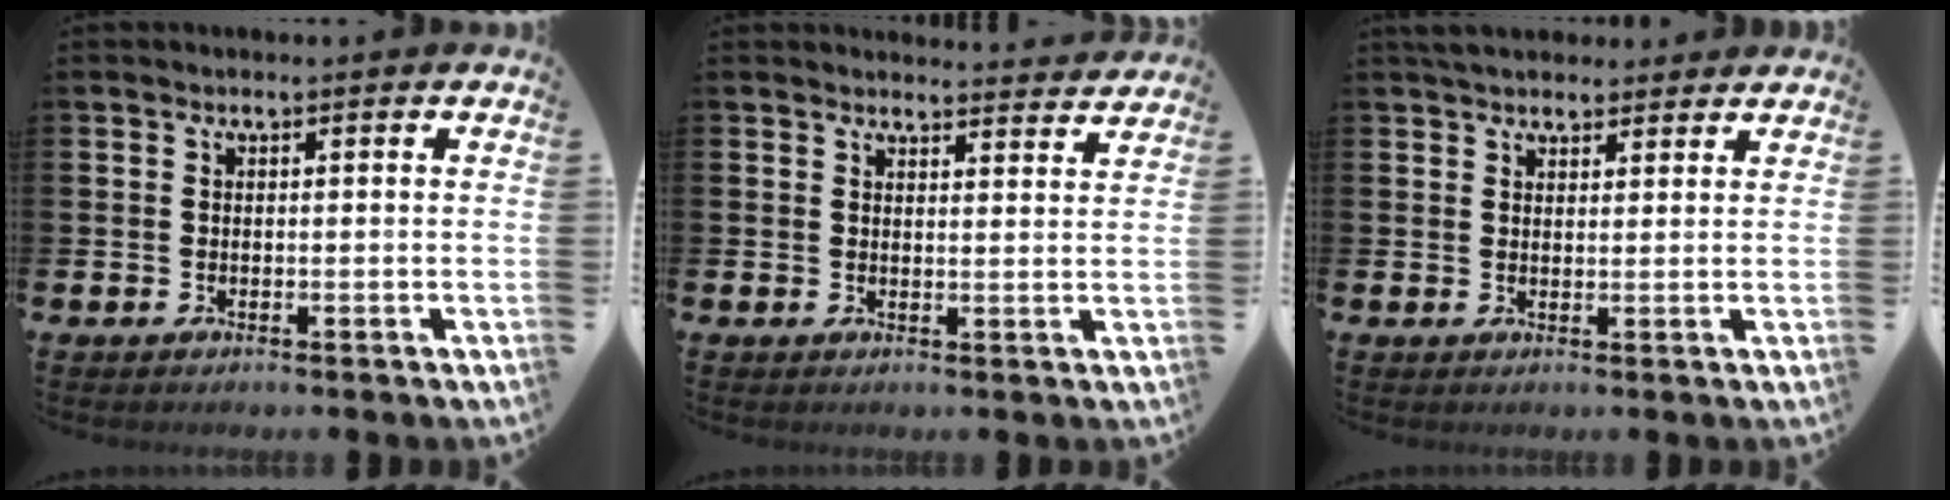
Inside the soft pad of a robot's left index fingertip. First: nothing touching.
{"total": 3.3, "force": [3.3, 0.0, -0.1], "torque": [0.008, -0.025, 0.056]}
{"total": 3.6, "force": [3.4, 1.1, 0.5], "torque": [-0.004, -0.011, 0.061]}